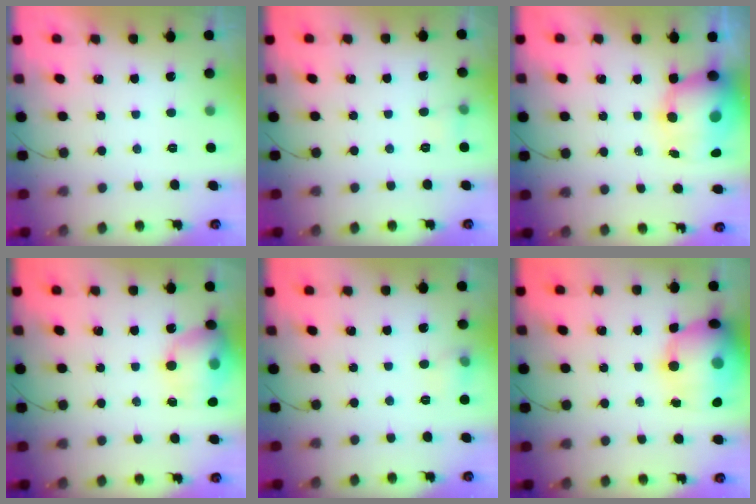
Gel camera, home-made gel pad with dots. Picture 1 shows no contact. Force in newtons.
{"total": 3.9, "press": 3.7, "slide": 1.1}
{"total": 13.0, "press": 12.4, "slide": 3.8}
{"total": 16.0, "press": 15.8, "slide": 2.6}
{"total": 6.0, "press": 5.9, "slide": 1.4}
{"total": 20.2, "press": 18.3, "slide": 8.7}